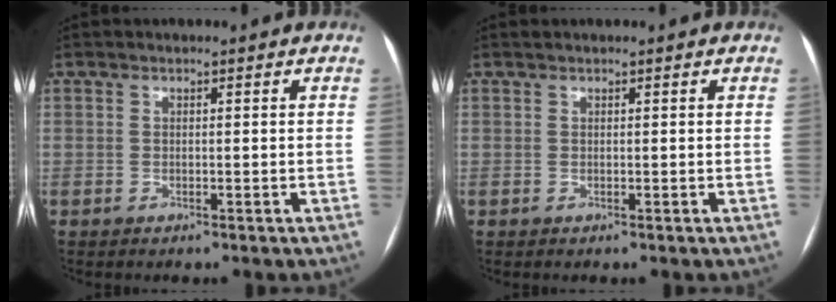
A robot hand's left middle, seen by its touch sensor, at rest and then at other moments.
{"total": 0.0}